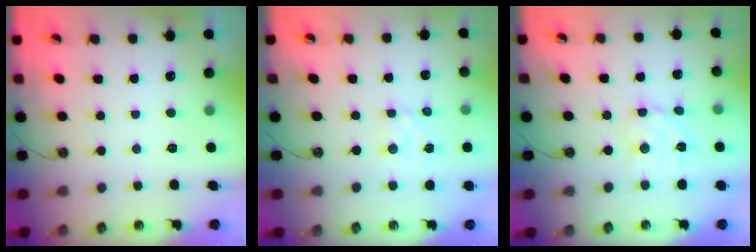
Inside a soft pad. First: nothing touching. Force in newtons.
{"total": 1.8, "press": 1.8, "slide": 0.3}
{"total": 7.2, "press": 7.1, "slide": 0.5}